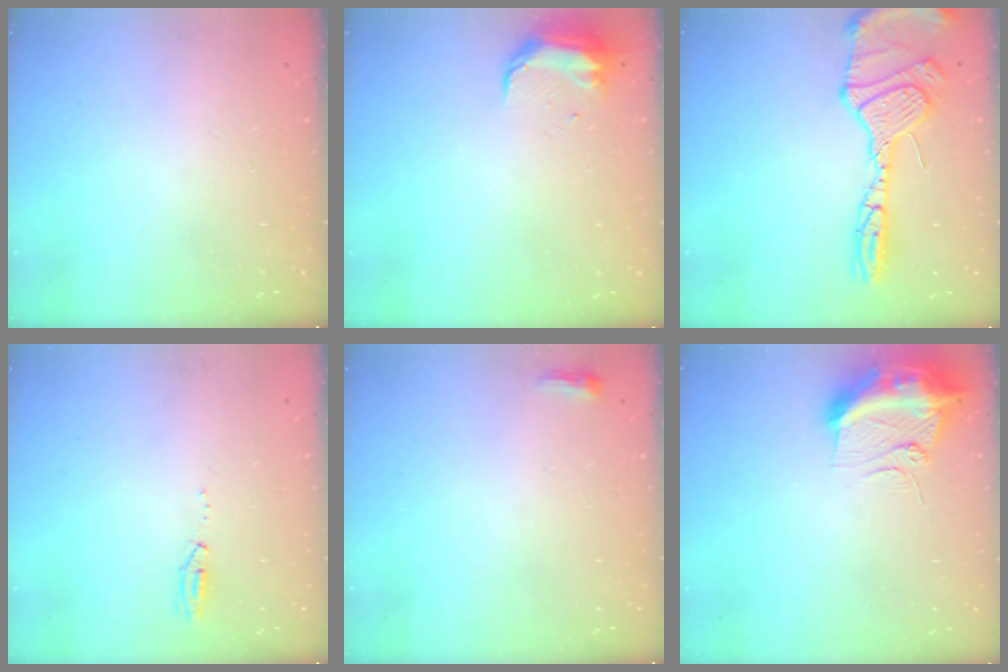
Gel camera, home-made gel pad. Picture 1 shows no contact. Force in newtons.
{"total": 9.4, "press": 9.4, "slide": 0.4}
{"total": 20.2, "press": 19.4, "slide": 5.7}
{"total": 15.4, "press": 4.4, "slide": 14.7}
{"total": 2.9, "press": 2.8, "slide": 0.8}
{"total": 13.2, "press": 13.1, "slide": 1.4}